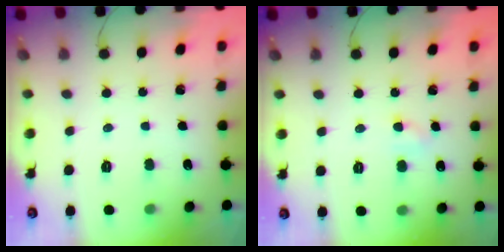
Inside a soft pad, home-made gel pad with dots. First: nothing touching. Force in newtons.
{"total": 3.0, "press": 2.8, "slide": 1.0}